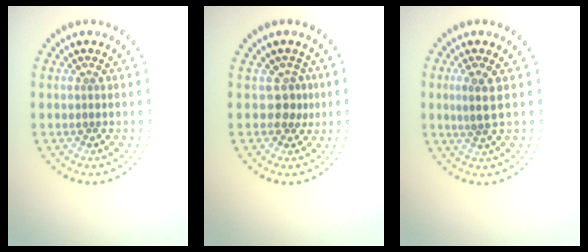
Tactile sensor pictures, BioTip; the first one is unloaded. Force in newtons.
{"total": 1.8, "press": 1.3, "slide": 1.3}
{"total": 2.0, "press": 1.8, "slide": 0.9}